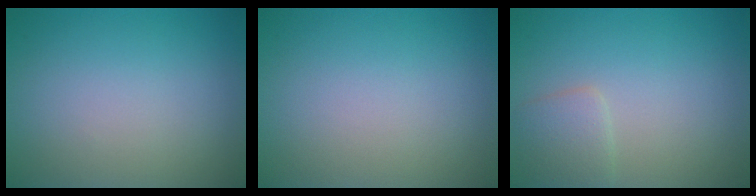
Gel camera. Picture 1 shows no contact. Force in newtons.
{"total": 0.0}
{"total": 1.9, "press": 1.9, "slide": 0.1}